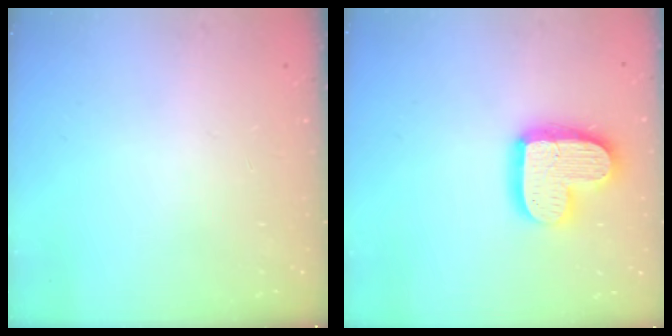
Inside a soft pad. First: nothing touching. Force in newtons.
{"total": 16.4, "press": 16.4, "slide": 1.1}